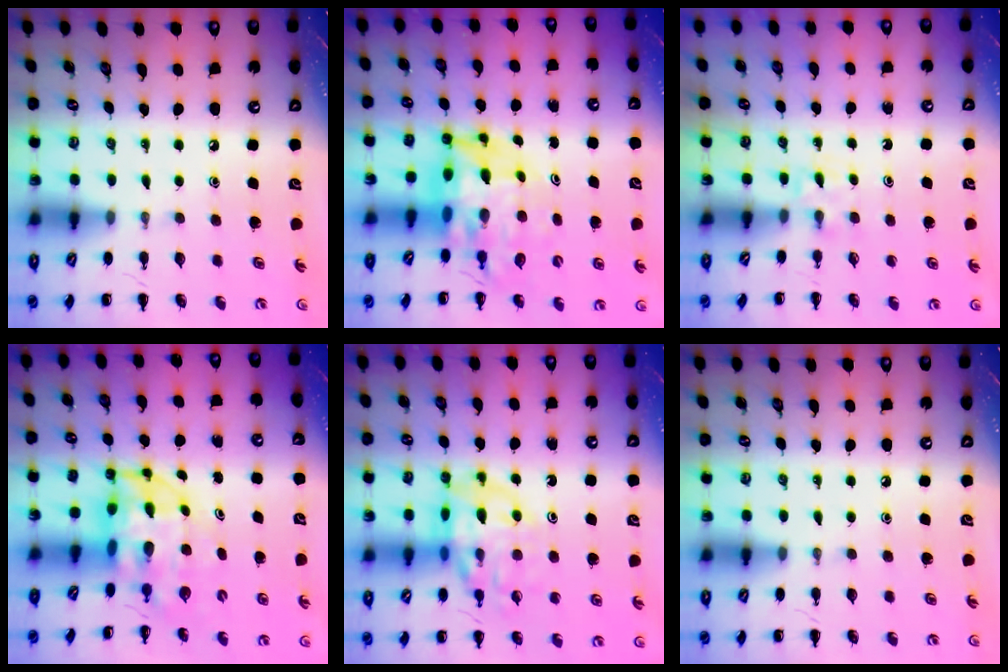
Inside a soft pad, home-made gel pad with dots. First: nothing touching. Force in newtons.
{"total": 8.0, "press": 7.5, "slide": 2.6}
{"total": 2.9, "press": 2.7, "slide": 1.1}
{"total": 4.9, "press": 4.7, "slide": 1.4}
{"total": 14.0, "press": 13.8, "slide": 2.1}
{"total": 0.0}